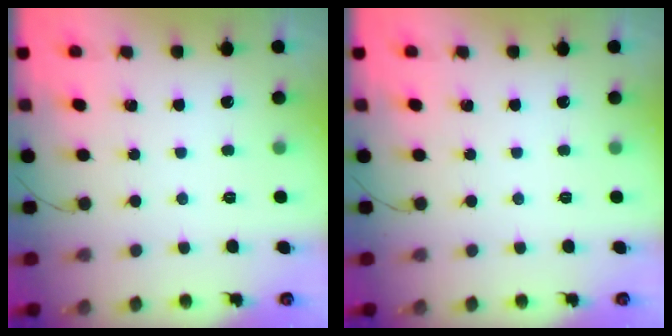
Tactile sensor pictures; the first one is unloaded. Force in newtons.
{"total": 0.0}